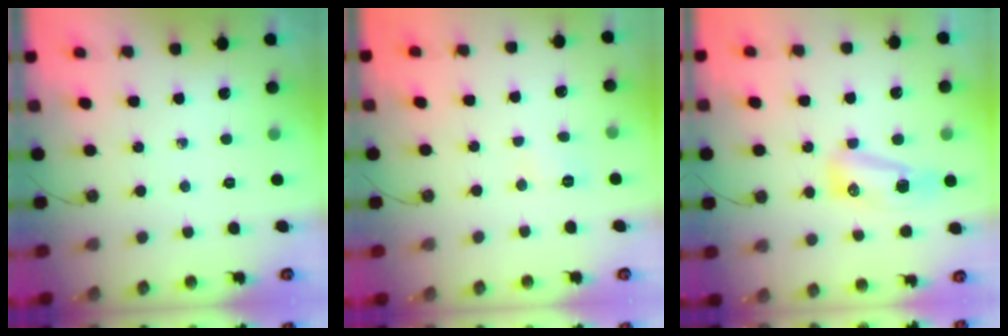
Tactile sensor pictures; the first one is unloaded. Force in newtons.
{"total": 3.5, "press": 3.5, "slide": 0.4}
{"total": 9.4, "press": 9.1, "slide": 2.2}